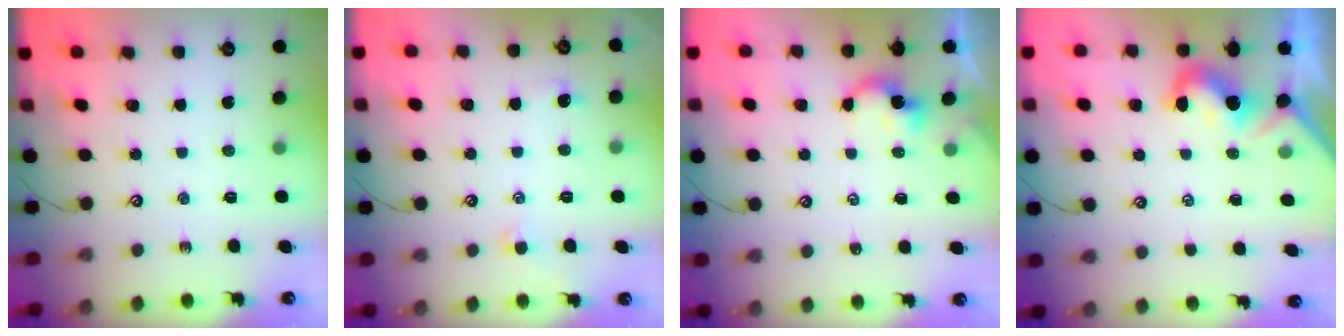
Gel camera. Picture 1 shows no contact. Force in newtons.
{"total": 0.6, "press": 0.1, "slide": 0.6}
{"total": 0.0}
{"total": 2.1, "press": 2.0, "slide": 0.6}